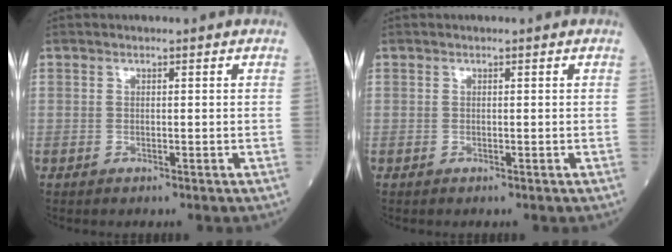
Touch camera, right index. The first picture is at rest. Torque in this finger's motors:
{"motor_torque": [0.01, 0.01, 0.00, 0.00]}